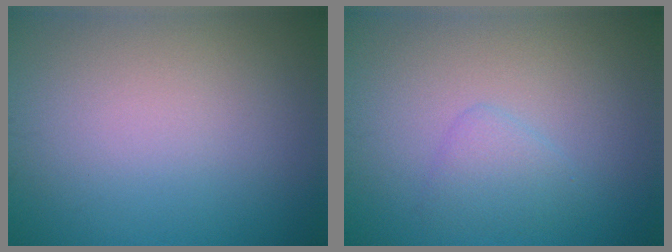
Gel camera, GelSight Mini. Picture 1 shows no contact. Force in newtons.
{"total": 1.8, "press": 1.8, "slide": 0.1}